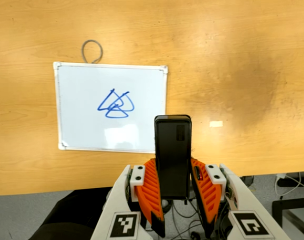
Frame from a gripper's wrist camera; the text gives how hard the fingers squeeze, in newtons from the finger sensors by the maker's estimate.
{"total": 5.9, "left": 4.3, "right": 7.4}